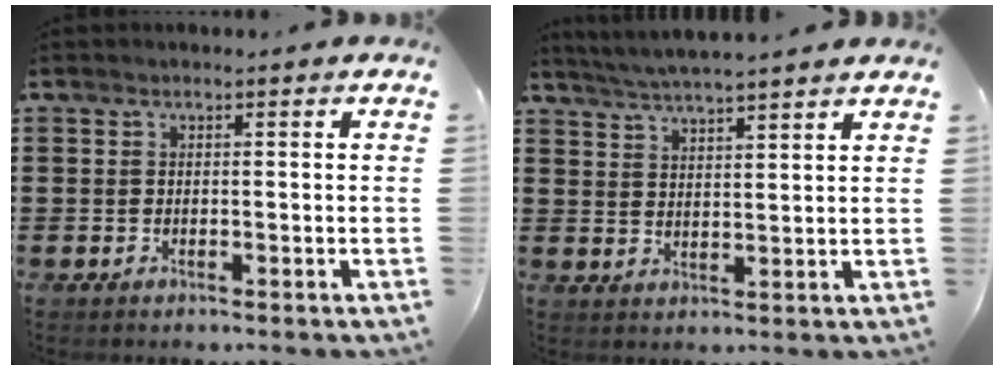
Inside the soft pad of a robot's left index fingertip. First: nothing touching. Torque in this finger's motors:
{"motor_torque": [1.52, -0.62, 0.19, 0.01]}